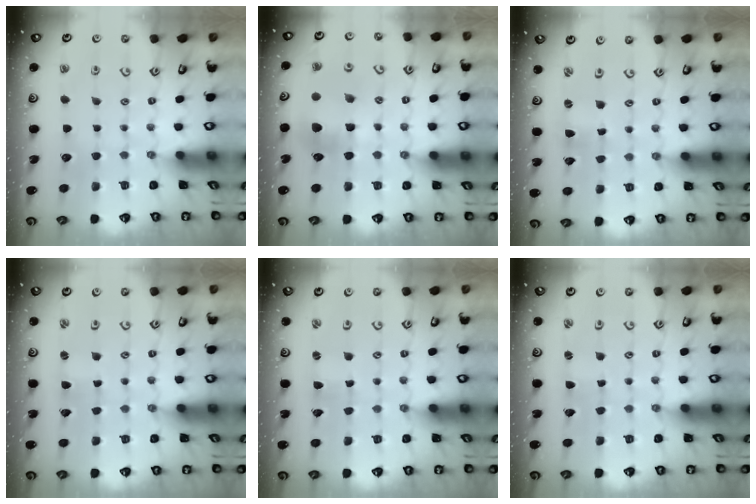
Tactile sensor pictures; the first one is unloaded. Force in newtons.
{"total": 7.2, "press": 7.2, "slide": 0.6}
{"total": 0.0}
{"total": 1.2, "press": 1.2, "slide": 0.2}
{"total": 0.8, "press": 0.8, "slide": 0.2}
{"total": 0.8, "press": 0.8, "slide": 0.1}